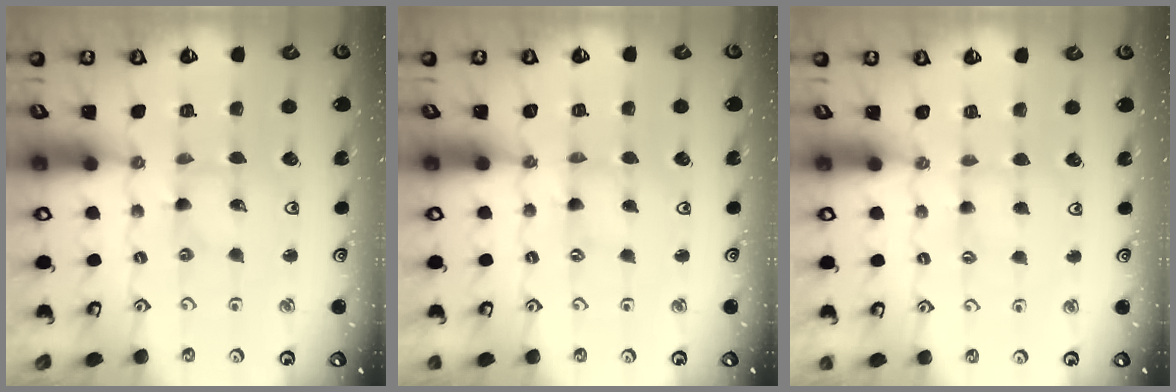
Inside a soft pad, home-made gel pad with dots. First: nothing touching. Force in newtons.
{"total": 0.0}
{"total": 1.8, "press": 1.8, "slide": 0.3}